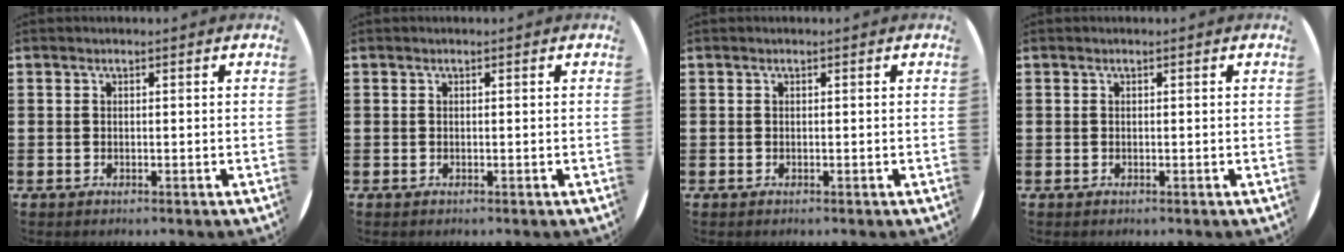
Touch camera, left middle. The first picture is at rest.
{"total": 0.0}
{"total": 0.0}
{"total": 0.0}